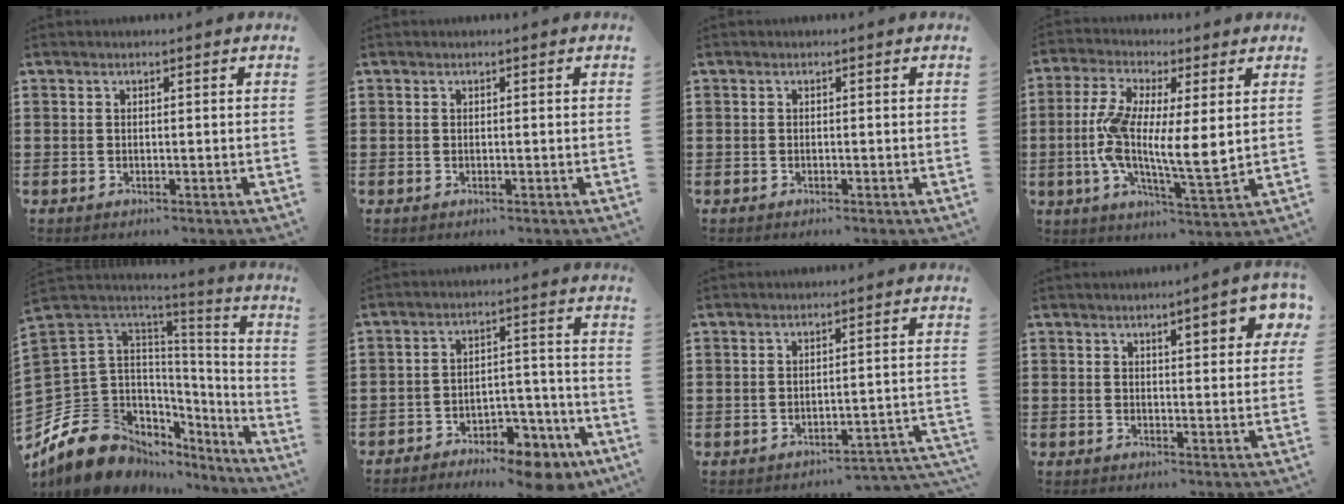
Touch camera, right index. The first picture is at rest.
{"total": 0.0}
{"total": 0.0}
{"total": 10.0, "force": [0.7, 3.1, 9.5], "torque": [-0.192, -0.005, 0.010]}
{"total": 12.7, "force": [-8.2, 8.3, 5.0], "torque": [-0.156, -0.013, -0.153]}
{"total": 6.4, "force": [-5.8, 1.9, 1.9], "torque": [-0.025, 0.022, -0.108]}
{"total": 2.7, "force": [-2.7, 0.3, 0.4], "torque": [-0.012, 0.001, -0.059]}
{"total": 4.9, "force": [2.6, 1.3, 3.9], "torque": [-0.057, -0.005, 0.039]}